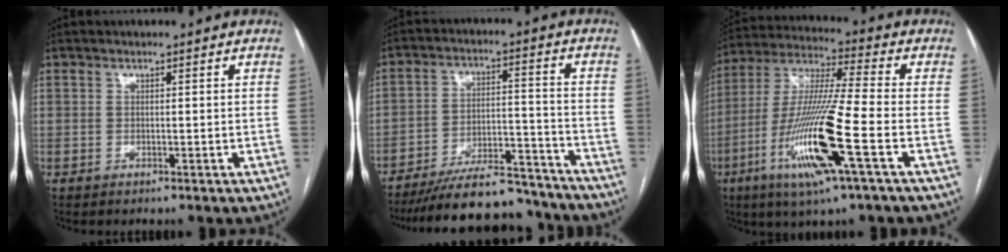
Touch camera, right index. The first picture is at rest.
{"total": 18.0, "force": [-16.2, 4.3, 6.4], "torque": [-0.094, 0.019, -0.245]}
{"total": 17.1, "force": [-6.2, 0.1, 16.0], "torque": [-0.330, -0.020, -0.119]}